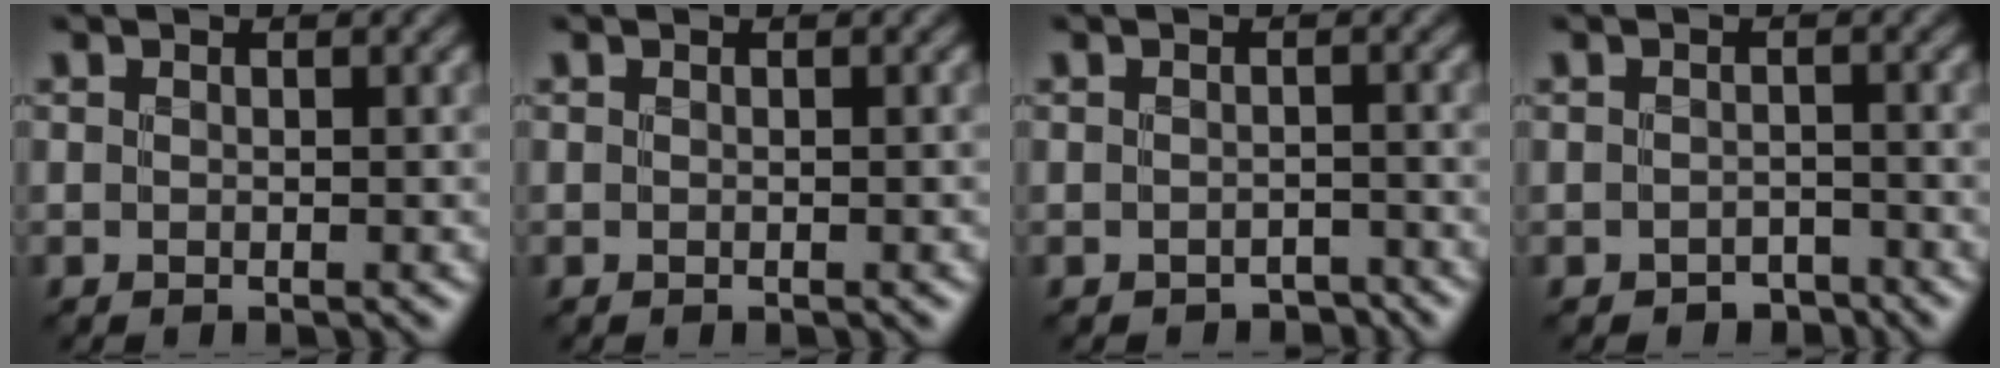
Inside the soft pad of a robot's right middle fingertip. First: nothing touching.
{"total": 0.0}
{"total": 1.3, "force": [-1.1, 0.6, 0.2], "torque": [-0.002, -0.002, -0.017]}
{"total": 1.3, "force": [-1.1, 0.7, 0.3], "torque": [-0.004, 0.001, -0.019]}